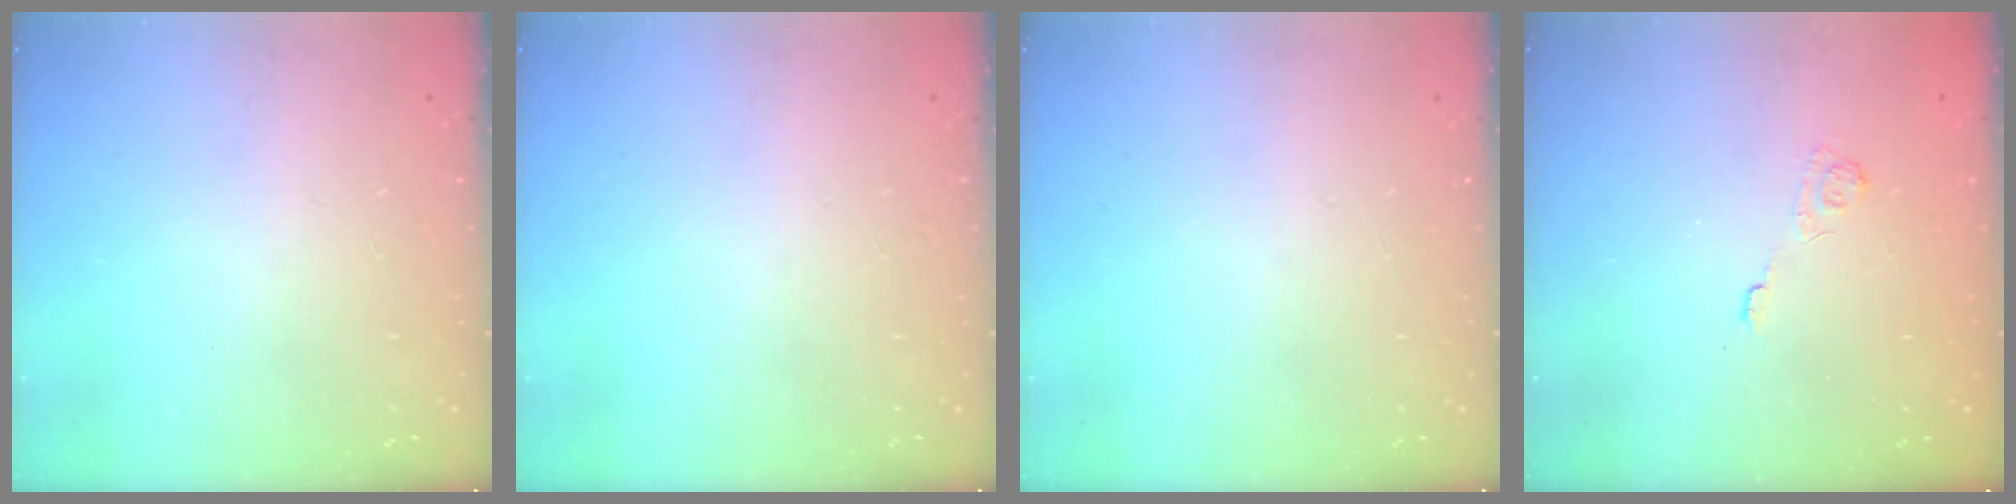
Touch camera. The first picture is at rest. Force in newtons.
{"total": 0.0}
{"total": 0.0}
{"total": 2.7, "press": 2.3, "slide": 1.4}